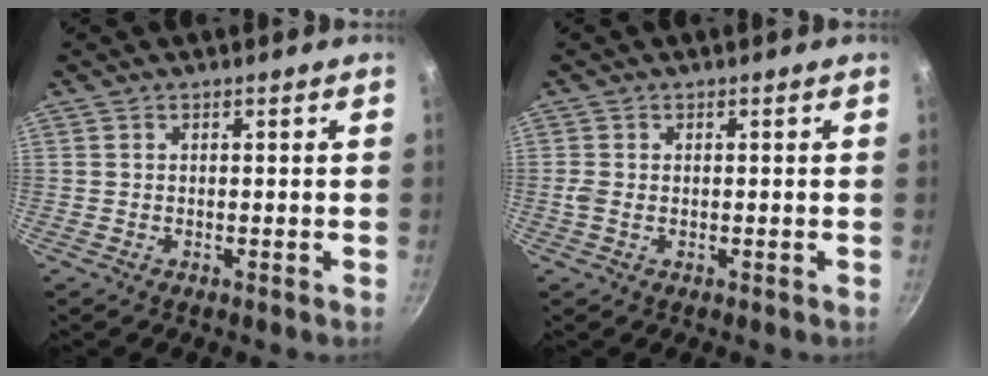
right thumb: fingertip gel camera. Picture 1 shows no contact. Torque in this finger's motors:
{"motor_torque": [-0.10, -0.10, 0.08, -0.06, 0.02]}